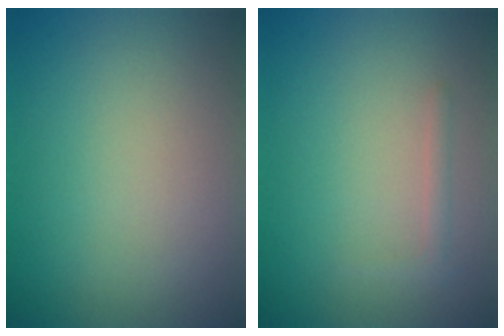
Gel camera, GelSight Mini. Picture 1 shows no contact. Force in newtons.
{"total": 0.8, "press": 0.8, "slide": 0.0}